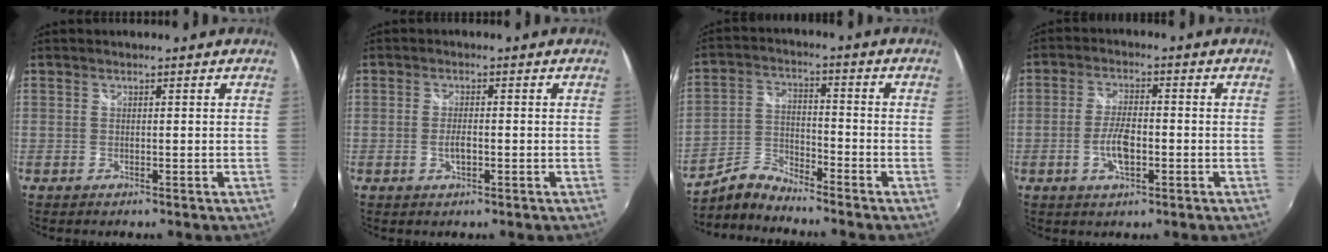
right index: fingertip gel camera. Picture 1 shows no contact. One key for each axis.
{"total": 2.6, "fx": -0.7, "fy": 1.1, "fz": 2.2, "tx": -0.042, "ty": -0.003, "tz": -0.013}
{"total": 5.6, "fx": -5.4, "fy": 0.8, "fz": 1.1, "tx": -0.023, "ty": 0.016, "tz": -0.116}
{"total": 6.1, "fx": -1.8, "fy": 2.5, "fz": 5.3, "tx": -0.108, "ty": 0.000, "tz": -0.034}